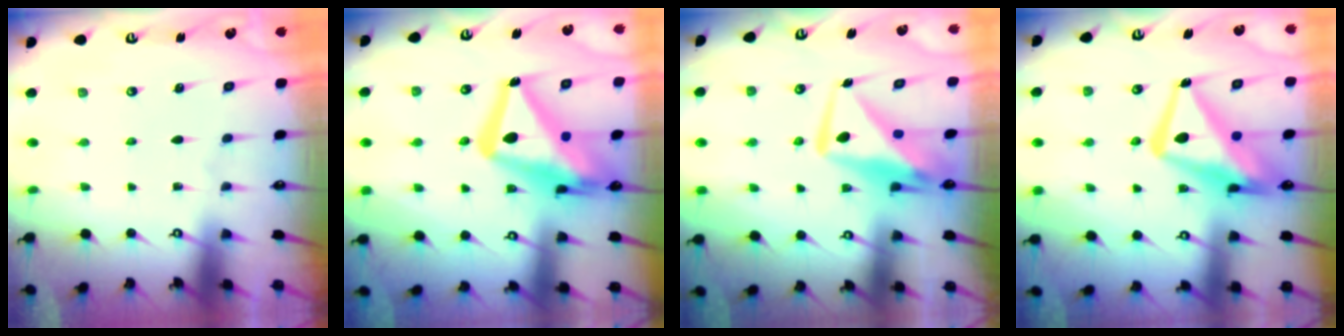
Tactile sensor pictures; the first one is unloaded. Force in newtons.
{"total": 21.0, "press": 20.9, "slide": 1.8}
{"total": 11.3, "press": 11.2, "slide": 0.9}
{"total": 15.5, "press": 15.5, "slide": 1.4}